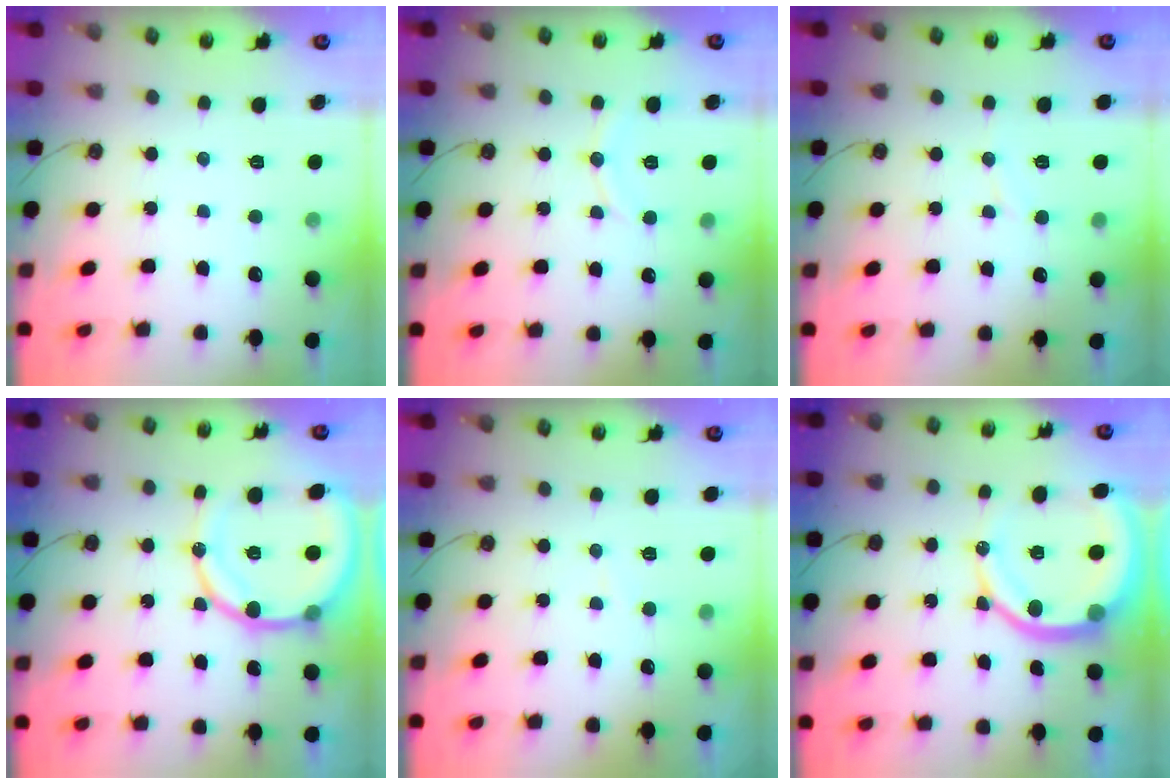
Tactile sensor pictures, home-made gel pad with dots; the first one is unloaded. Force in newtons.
{"total": 7.2, "press": 7.1, "slide": 0.7}
{"total": 5.3, "press": 5.2, "slide": 0.7}
{"total": 15.7, "press": 15.5, "slide": 2.8}
{"total": 3.9, "press": 3.9, "slide": 0.5}
{"total": 15.0, "press": 14.8, "slide": 2.0}